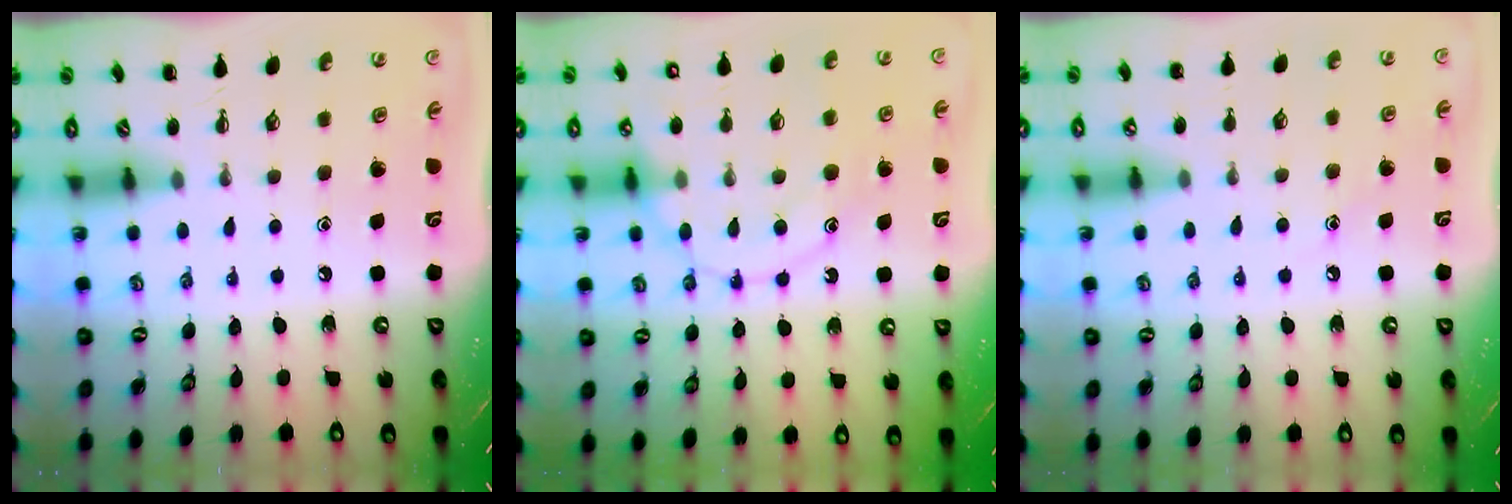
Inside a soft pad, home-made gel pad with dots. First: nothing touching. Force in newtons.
{"total": 13.5, "press": 13.4, "slide": 1.1}
{"total": 7.6, "press": 7.3, "slide": 2.1}